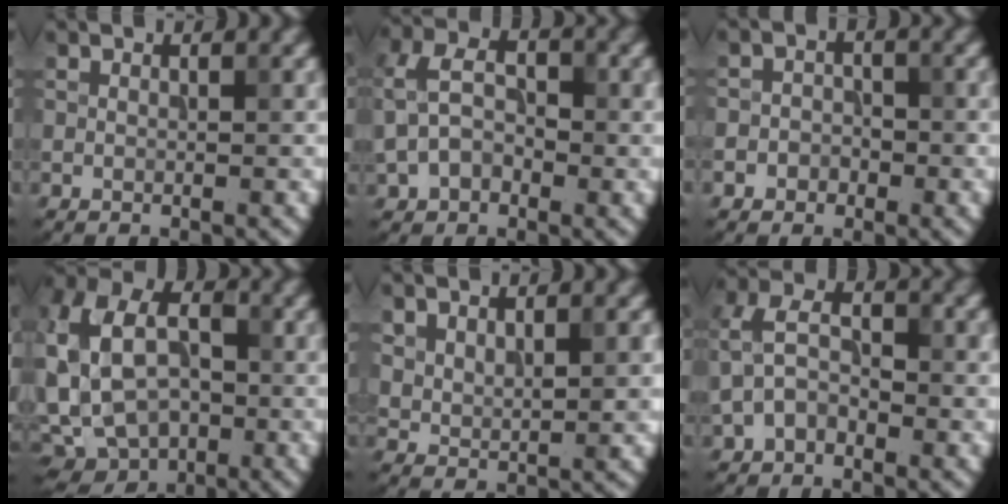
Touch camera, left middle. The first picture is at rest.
{"total": 4.9, "force": [-0.7, 3.5, 3.5], "torque": [-0.080, 0.007, -0.017]}
{"total": 2.3, "force": [-1.0, 1.9, 0.6], "torque": [0.015, 0.010, -0.030]}
{"total": 14.5, "force": [-0.6, 11.4, 9.0], "torque": [-0.213, 0.022, -0.018]}
{"total": 2.6, "force": [1.1, 1.3, 2.0], "torque": [-0.045, -0.005, 0.029]}
{"total": 4.5, "force": [-0.9, 3.0, 3.3], "torque": [-0.077, 0.011, -0.022]}